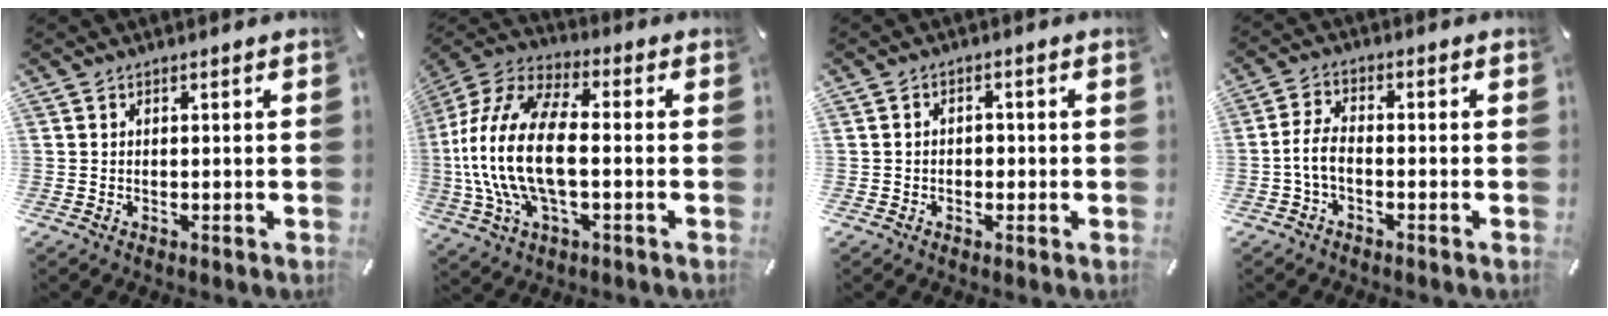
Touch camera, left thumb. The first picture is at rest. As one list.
[{"total": 19.2, "force": [-2.0, 10.1, 16.2], "torque": [-0.354, -0.003, -0.038]}, {"total": 2.2, "force": [-0.5, 1.8, 1.3], "torque": [-0.026, 0.006, -0.011]}, {"total": 5.5, "force": [-1.8, 2.8, 4.4], "torque": [-0.101, 0.005, -0.039]}]